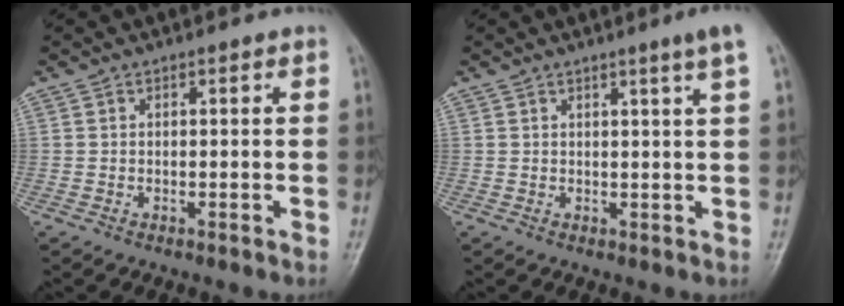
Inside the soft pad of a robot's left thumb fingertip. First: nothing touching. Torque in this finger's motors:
{"motor_torque": [-0.03, -0.04, -0.02, 0.18, 0.08]}